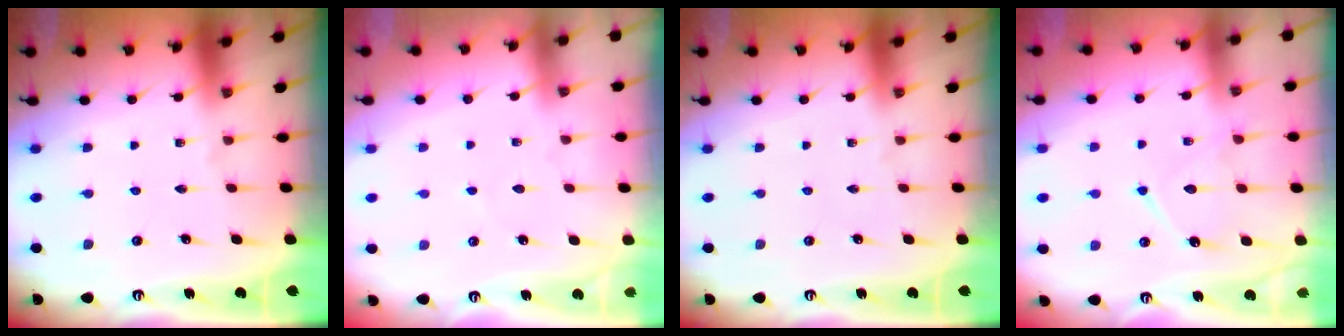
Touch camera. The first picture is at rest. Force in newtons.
{"total": 2.5, "press": 2.5, "slide": 0.4}
{"total": 0.0}
{"total": 10.8, "press": 10.7, "slide": 1.0}